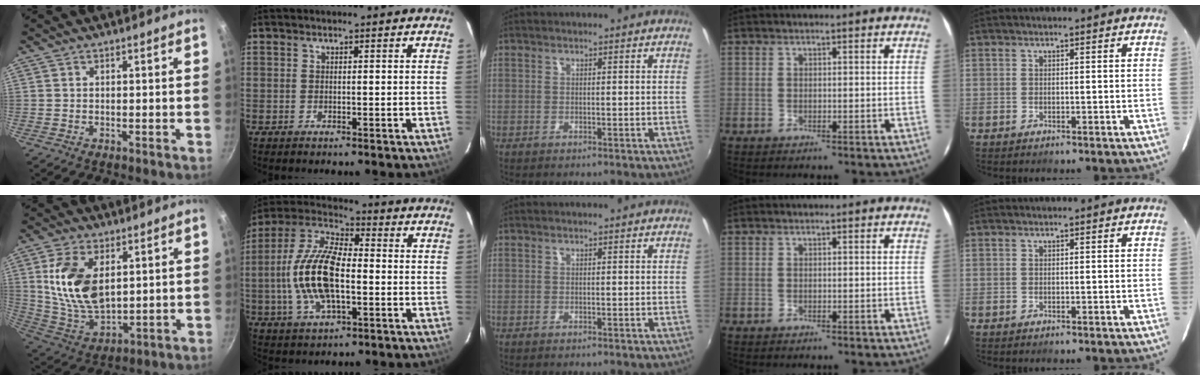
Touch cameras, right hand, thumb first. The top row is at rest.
{"thumb": {"total": 15.3, "force": [3.9, 9.0, 11.8], "torque": [-0.211, -0.026, 0.086]}, "index": {"total": 16.2, "force": [-2.3, 7.0, 14.4], "torque": [-0.299, 0.006, -0.048]}}